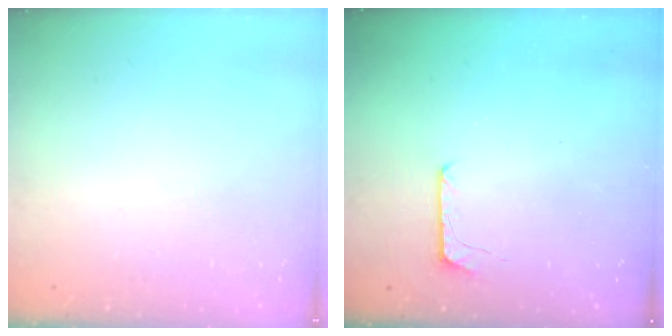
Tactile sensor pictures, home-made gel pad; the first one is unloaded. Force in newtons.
{"total": 5.3, "press": 5.3, "slide": 0.5}